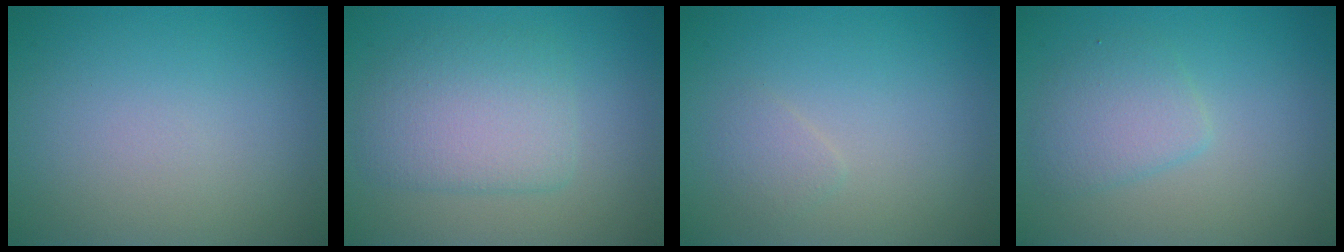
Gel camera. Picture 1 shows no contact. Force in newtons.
{"total": 4.4, "press": 4.4, "slide": 0.4}
{"total": 1.0, "press": 1.0, "slide": 0.0}
{"total": 2.7, "press": 2.7, "slide": 0.2}